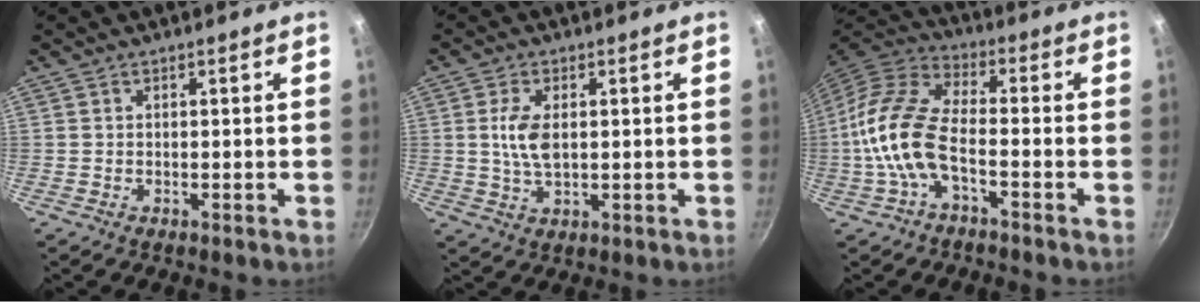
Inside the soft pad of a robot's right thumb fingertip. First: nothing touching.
{"total": 6.1, "force": [0.8, 3.2, 5.1], "torque": [-0.103, -0.003, 0.016]}
{"total": 13.0, "force": [-3.5, 5.9, 11.0], "torque": [-0.227, 0.036, -0.085]}